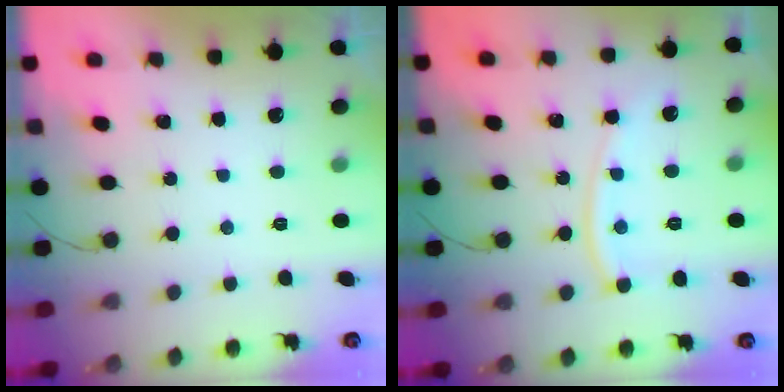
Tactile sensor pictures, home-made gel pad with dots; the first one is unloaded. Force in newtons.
{"total": 9.8, "press": 9.7, "slide": 1.2}